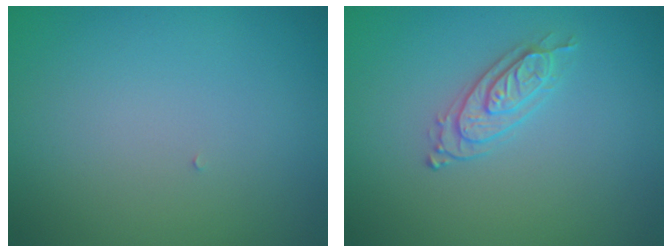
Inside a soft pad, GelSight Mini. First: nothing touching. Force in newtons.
{"total": 2.2, "press": 2.0, "slide": 0.7}